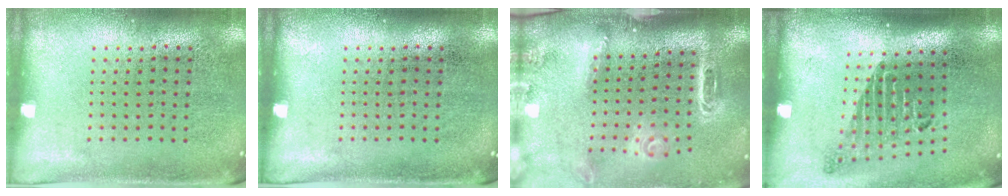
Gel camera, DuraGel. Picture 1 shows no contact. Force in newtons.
{"total": 0.0}
{"total": 3.0, "press": 2.1, "slide": 2.1}
{"total": 1.8, "press": 1.3, "slide": 1.3}